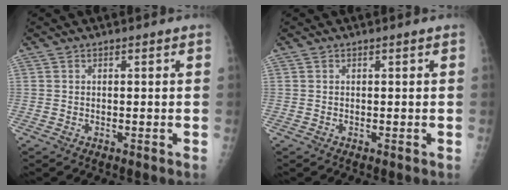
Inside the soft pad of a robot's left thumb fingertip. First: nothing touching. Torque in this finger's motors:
{"motor_torque": [-0.11, 0.10, 0.07, 0.07, 0.00]}